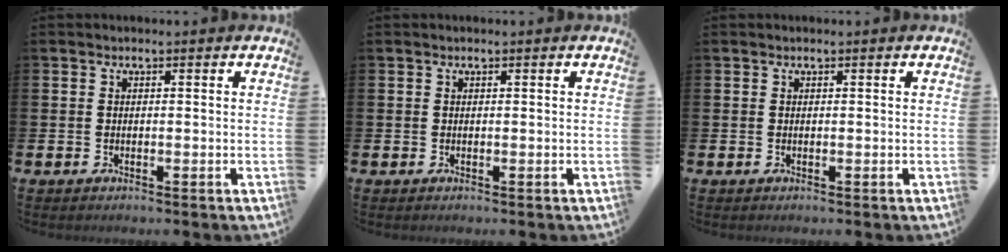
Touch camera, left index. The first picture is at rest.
{"total": 0.0}
{"total": 0.0}